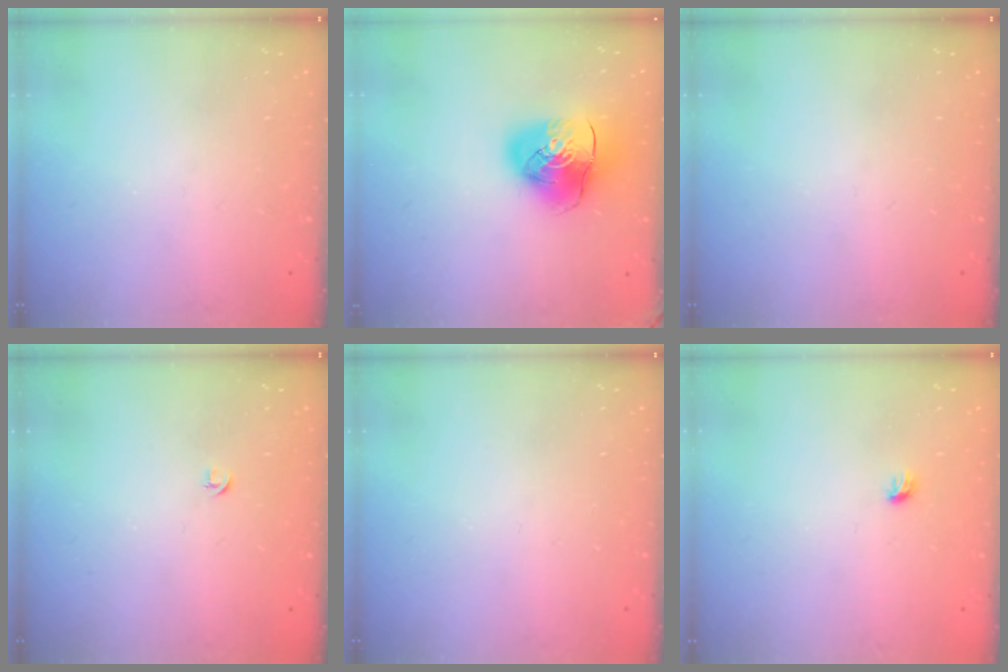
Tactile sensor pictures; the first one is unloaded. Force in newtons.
{"total": 12.1, "press": 11.9, "slide": 1.9}
{"total": 0.0}
{"total": 2.7, "press": 2.6, "slide": 0.6}
{"total": 0.0}
{"total": 3.6, "press": 3.5, "slide": 1.0}